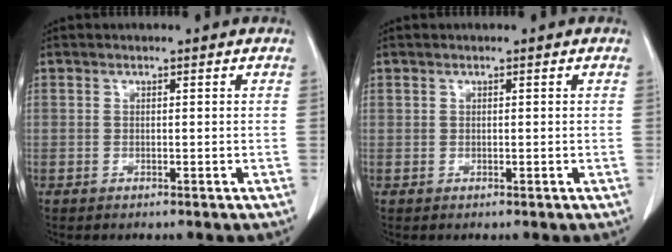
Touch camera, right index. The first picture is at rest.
{"total": 0.0}